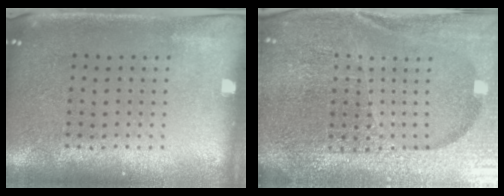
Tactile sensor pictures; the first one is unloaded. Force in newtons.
{"total": 6.1, "press": 5.4, "slide": 2.9}